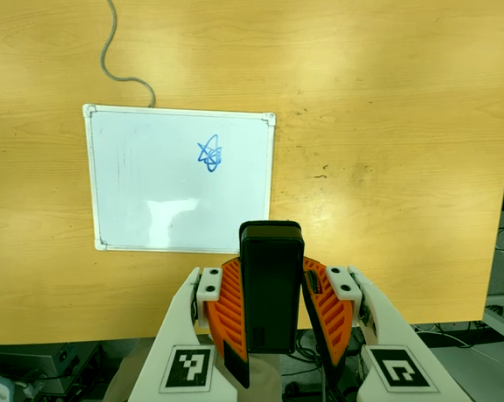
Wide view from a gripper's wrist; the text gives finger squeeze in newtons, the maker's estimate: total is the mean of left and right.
{"total": 6.2, "left": 4.9, "right": 7.5}